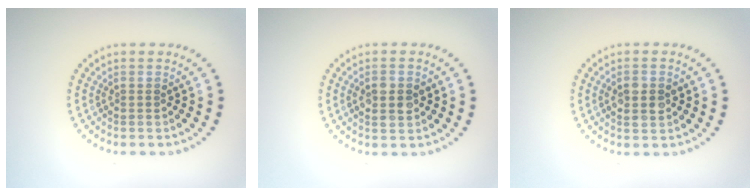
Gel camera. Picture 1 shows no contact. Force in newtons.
{"total": 2.1, "press": 2.1, "slide": 0.2}
{"total": 2.1, "press": 2.1, "slide": 0.2}